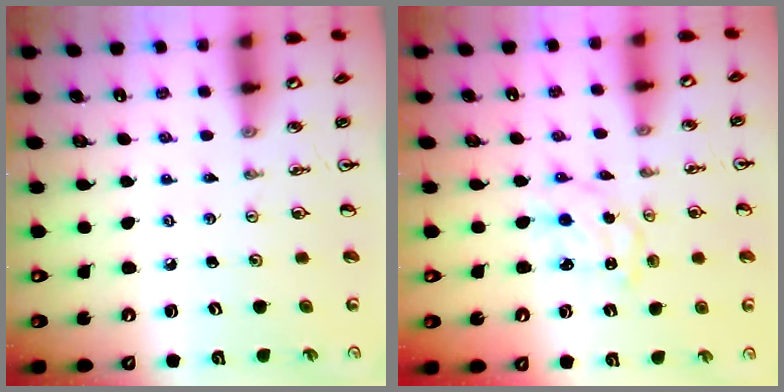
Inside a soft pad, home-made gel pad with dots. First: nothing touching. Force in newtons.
{"total": 1.7, "press": 1.7, "slide": 0.1}